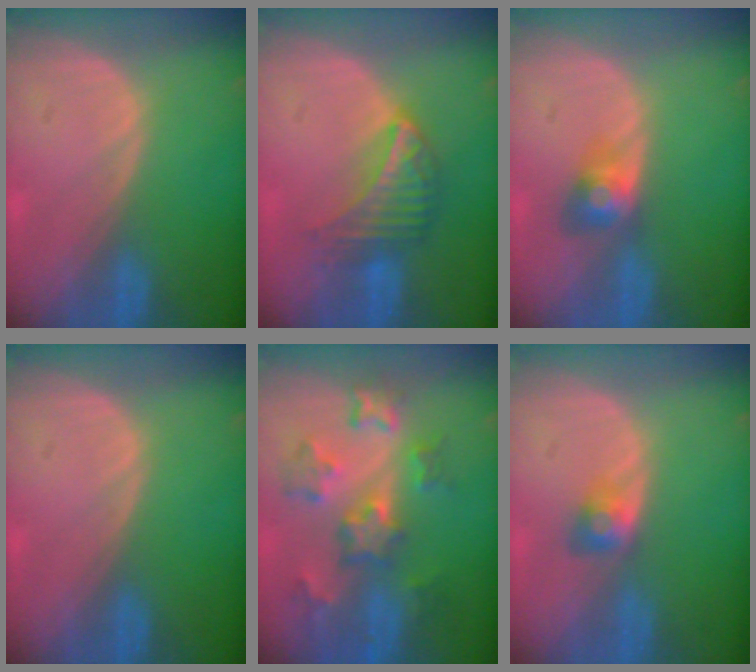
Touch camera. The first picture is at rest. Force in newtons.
{"total": 6.3, "press": 6.0, "slide": 2.1}
{"total": 3.5, "press": 3.5, "slide": 0.3}
{"total": 0.0}
{"total": 8.7, "press": 7.8, "slide": 3.9}
{"total": 2.8, "press": 2.6, "slide": 1.2}